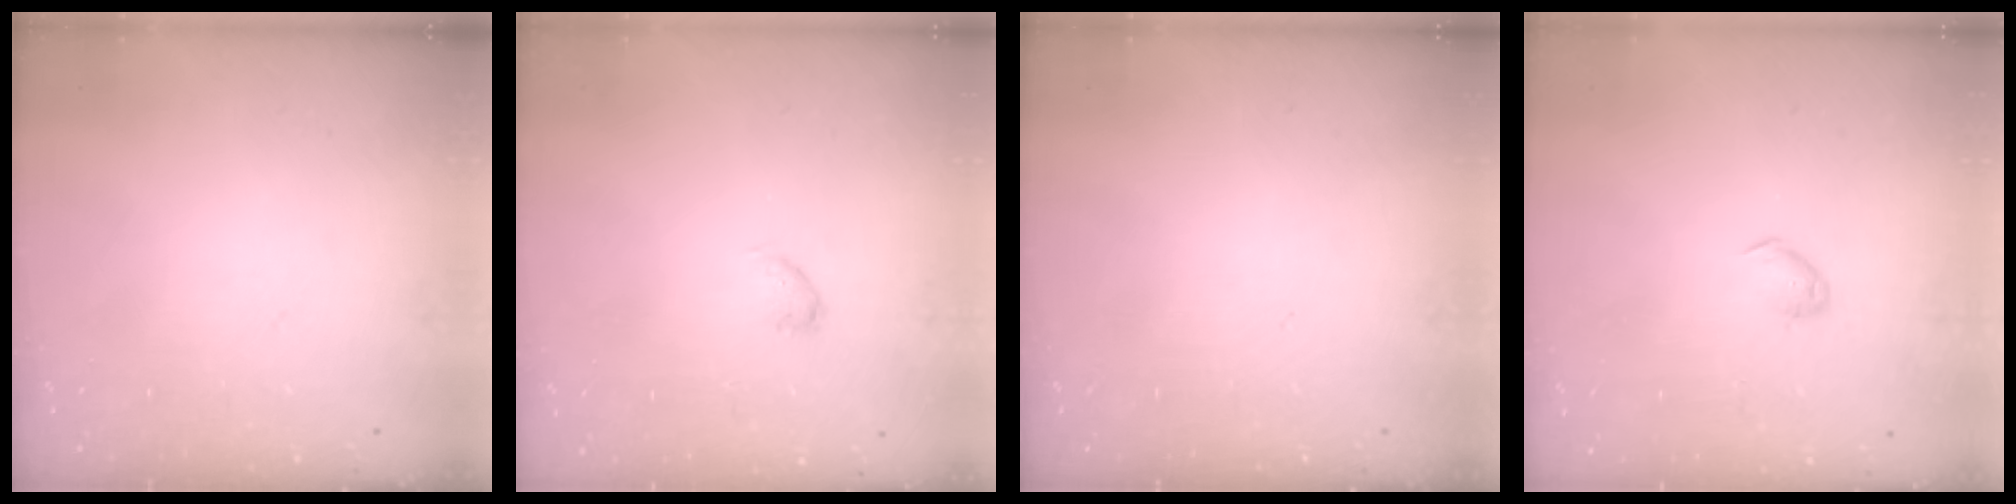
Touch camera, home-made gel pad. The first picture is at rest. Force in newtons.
{"total": 4.2, "press": 4.2, "slide": 0.8}
{"total": 0.0}
{"total": 5.4, "press": 5.4, "slide": 0.7}